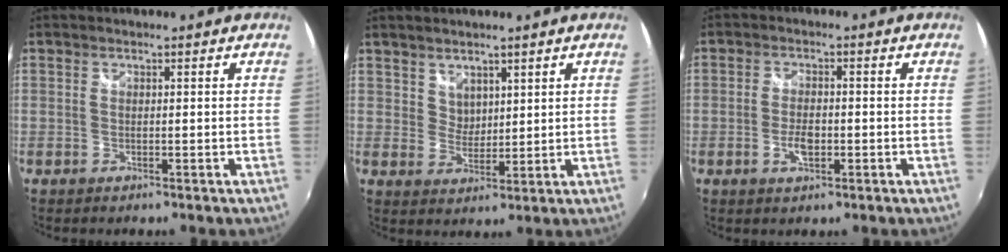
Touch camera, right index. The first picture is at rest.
{"total": 3.6, "force": [2.6, 2.4, 0.6], "torque": [0.000, 0.004, 0.050]}
{"total": 4.0, "force": [-1.3, 2.0, 3.2], "torque": [-0.065, -0.002, -0.023]}